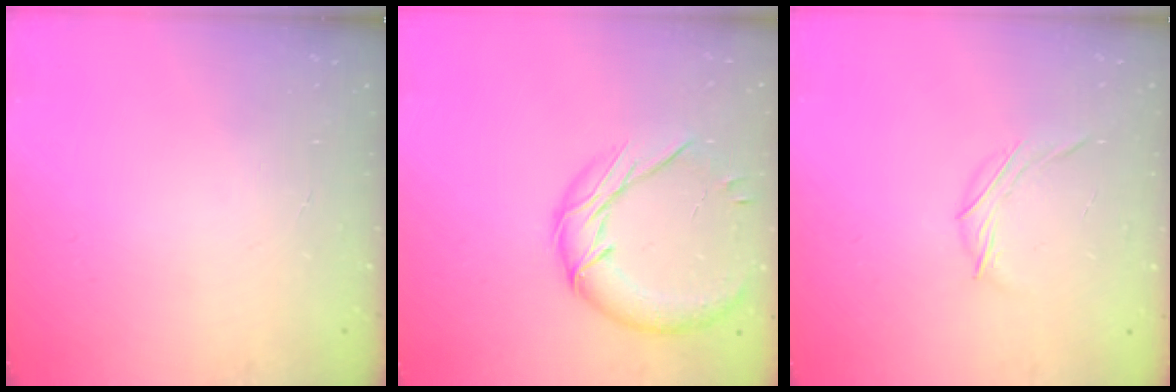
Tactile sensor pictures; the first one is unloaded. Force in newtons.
{"total": 14.4, "press": 14.4, "slide": 1.1}
{"total": 4.0, "press": 3.9, "slide": 1.0}